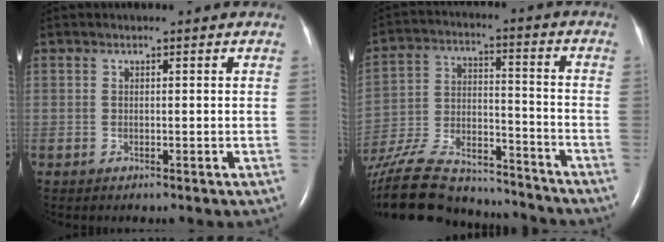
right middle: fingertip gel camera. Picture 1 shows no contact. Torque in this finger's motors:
{"motor_torque": [0.18, -0.30, 0.31, 0.21]}